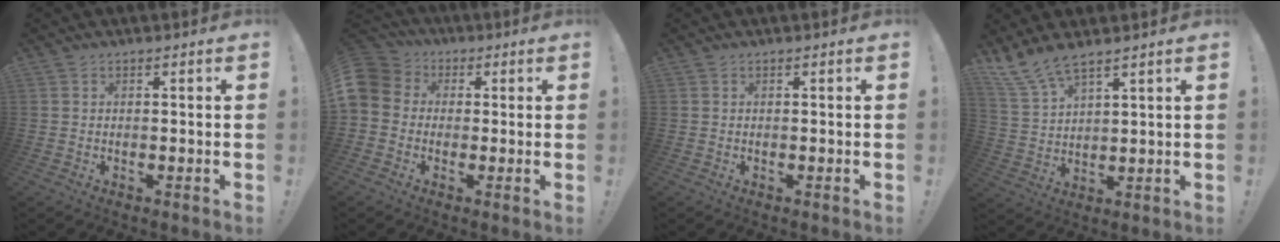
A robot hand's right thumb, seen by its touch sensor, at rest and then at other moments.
{"total": 7.6, "force": [-0.2, 6.9, 3.2], "torque": [-0.075, 0.014, 0.000]}
{"total": 0.0}
{"total": 7.7, "force": [6.6, 1.7, 3.7], "torque": [-0.090, -0.032, 0.127]}